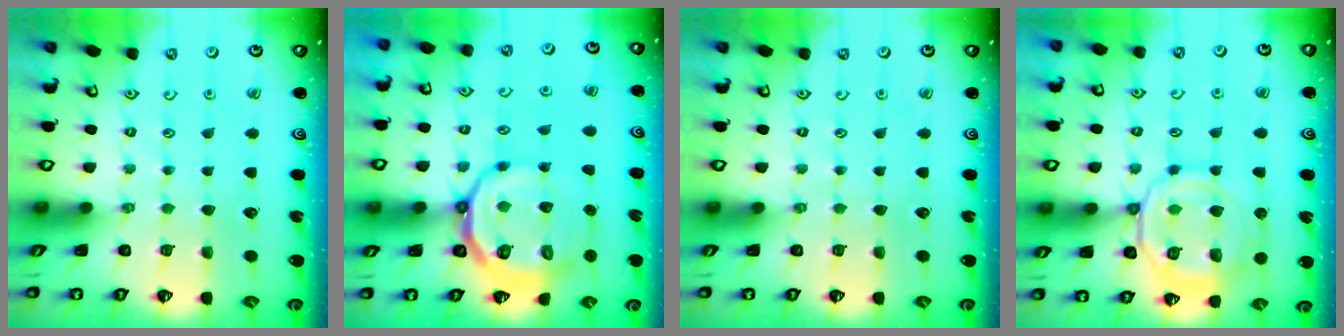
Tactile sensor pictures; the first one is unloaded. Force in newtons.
{"total": 14.3, "press": 13.9, "slide": 3.0}
{"total": 0.0}
{"total": 12.8, "press": 12.7, "slide": 1.2}